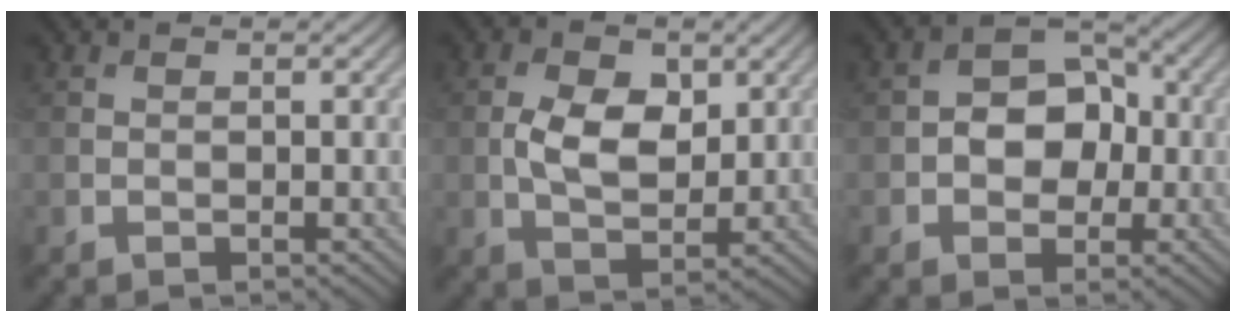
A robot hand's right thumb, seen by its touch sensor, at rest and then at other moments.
{"total": 6.0, "force": [0.9, 3.6, 4.7], "torque": [-0.091, -0.003, 0.016]}
{"total": 6.1, "force": [-0.5, 4.6, 4.0], "torque": [-0.052, 0.007, -0.020]}